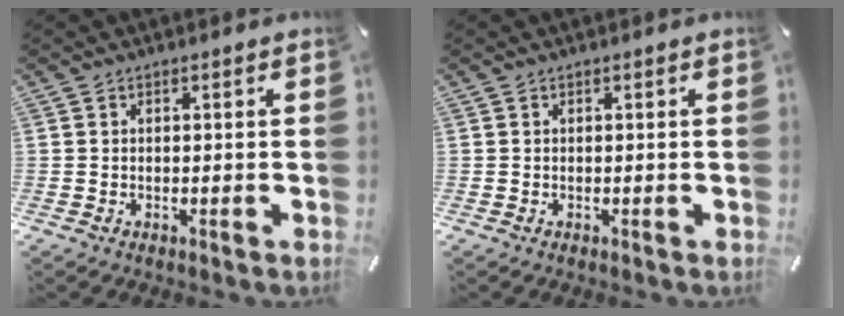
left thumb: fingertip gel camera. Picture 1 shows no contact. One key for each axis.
{"total": 0.0}